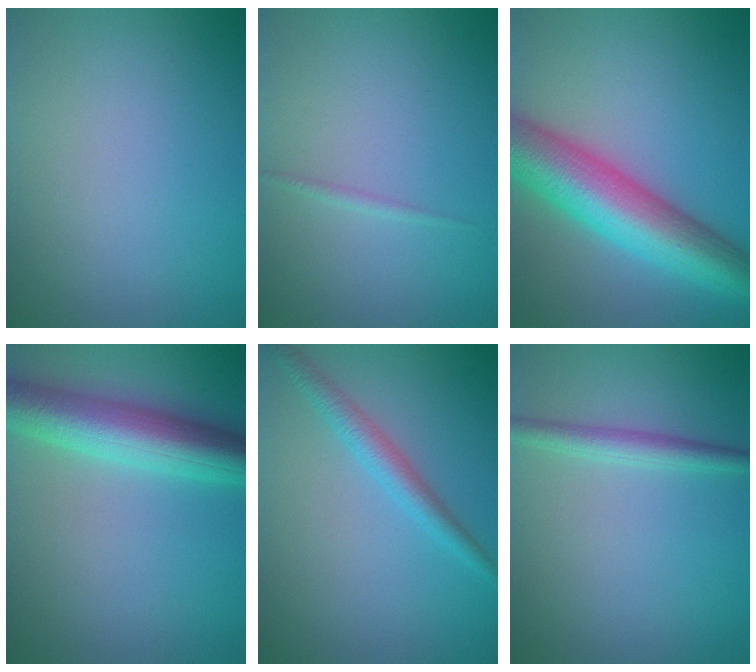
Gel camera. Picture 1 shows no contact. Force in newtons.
{"total": 0.6, "press": 0.6, "slide": 0.0}
{"total": 10.5, "press": 10.5, "slide": 0.3}
{"total": 7.5, "press": 7.5, "slide": 0.1}
{"total": 2.4, "press": 2.4, "slide": 0.1}
{"total": 2.2, "press": 2.2, "slide": 0.1}